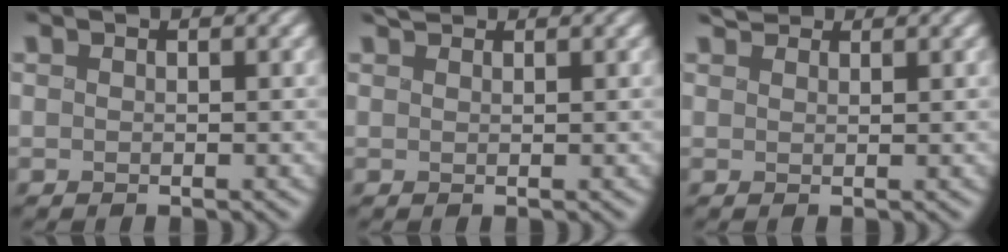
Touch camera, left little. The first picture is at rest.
{"total": 1.5, "force": [1.3, 0.4, 0.4], "torque": [-0.006, 0.009, 0.026]}
{"total": 2.2, "force": [1.9, 0.9, 0.7], "torque": [-0.014, 0.009, 0.034]}